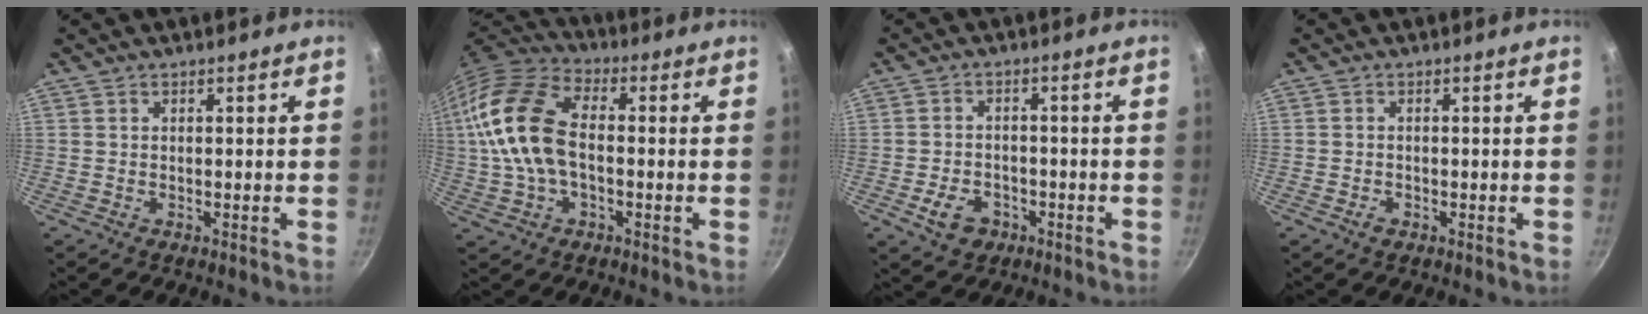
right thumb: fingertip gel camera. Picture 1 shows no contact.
{"total": 16.9, "force": [0.0, 10.1, 13.5], "torque": [-0.266, 0.034, -0.012]}
{"total": 6.2, "force": [-2.7, 4.6, 3.1], "torque": [-0.043, 0.023, -0.040]}
{"total": 1.2, "force": [-0.7, 0.8, 0.7], "torque": [-0.014, 0.002, -0.013]}